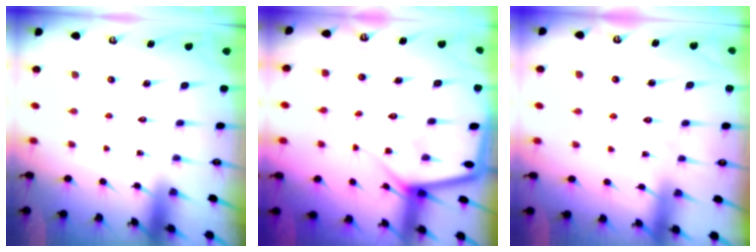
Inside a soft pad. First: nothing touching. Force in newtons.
{"total": 6.5, "press": 6.4, "slide": 0.6}
{"total": 3.6, "press": 3.6, "slide": 0.4}